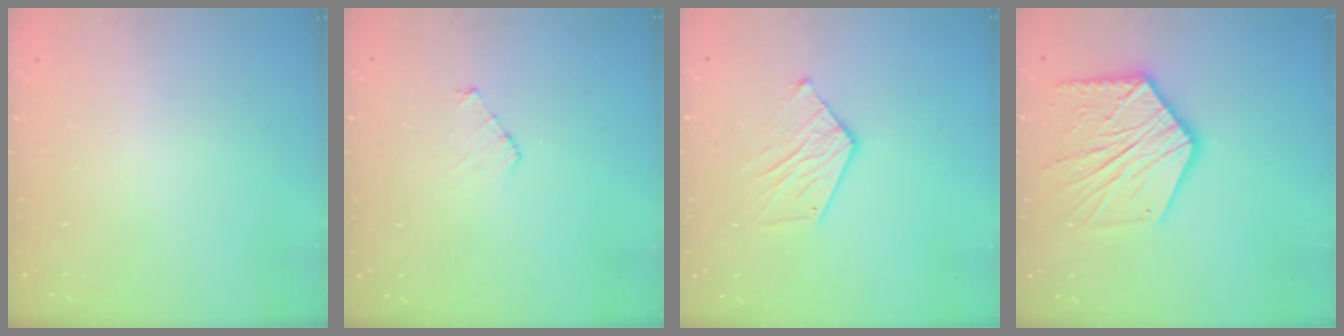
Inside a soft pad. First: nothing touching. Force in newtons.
{"total": 5.0, "press": 5.0, "slide": 0.5}
{"total": 9.6, "press": 9.6, "slide": 0.7}
{"total": 17.0, "press": 17.0, "slide": 1.5}